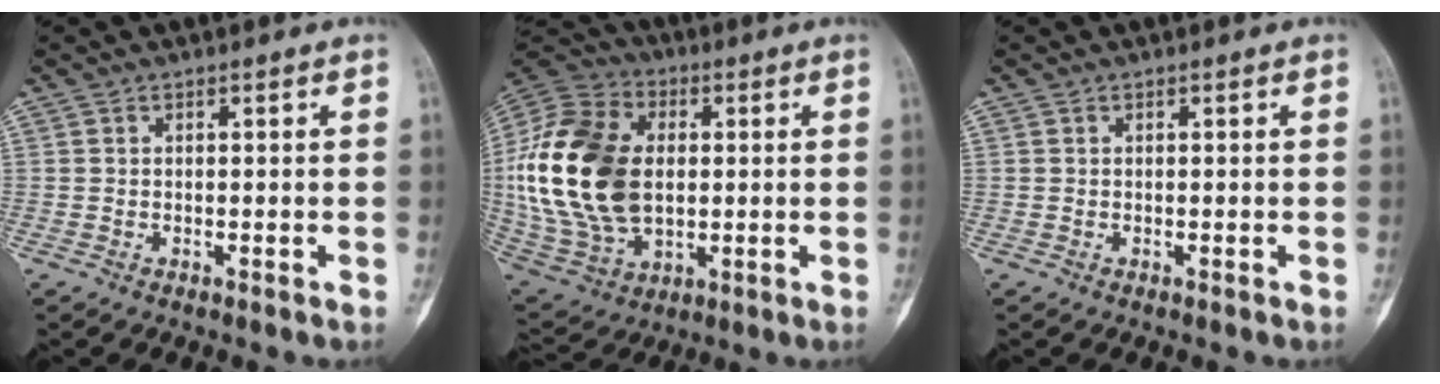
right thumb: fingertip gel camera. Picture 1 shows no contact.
{"total": 25.6, "force": [1.0, 17.0, 19.1], "torque": [-0.392, -0.004, 0.028]}
{"total": 0.0}